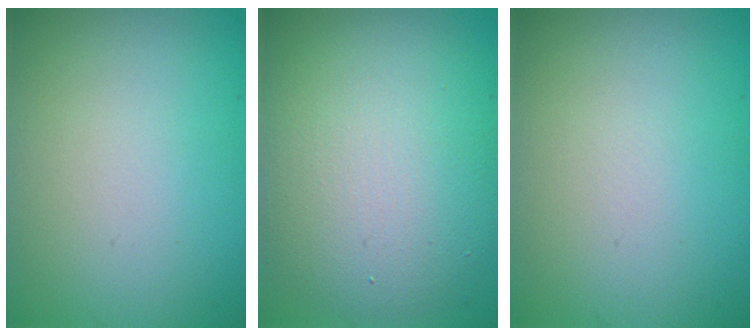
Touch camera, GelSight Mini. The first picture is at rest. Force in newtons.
{"total": 9.3, "press": 9.3, "slide": 0.4}
{"total": 0.0}